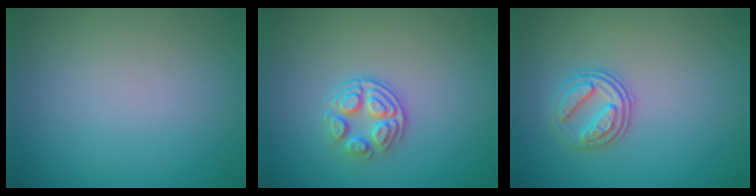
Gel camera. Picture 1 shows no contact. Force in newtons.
{"total": 3.0, "press": 2.6, "slide": 1.5}
{"total": 2.8, "press": 2.6, "slide": 1.2}